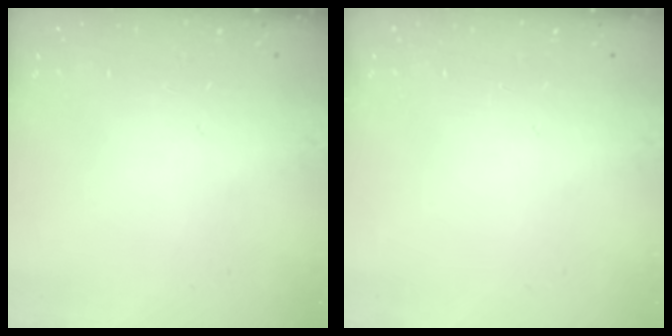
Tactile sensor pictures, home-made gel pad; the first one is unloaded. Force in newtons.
{"total": 0.0}